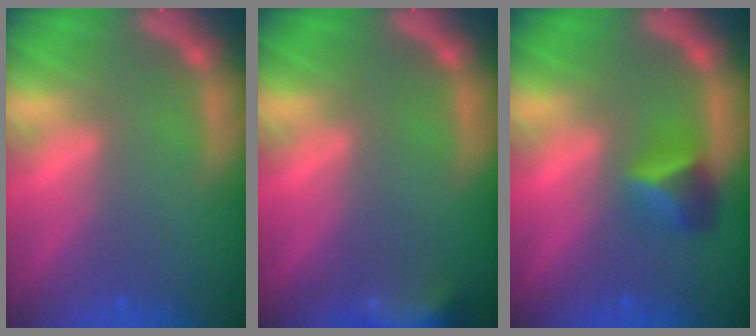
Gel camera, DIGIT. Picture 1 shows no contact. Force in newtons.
{"total": 5.9}
{"total": 2.9}